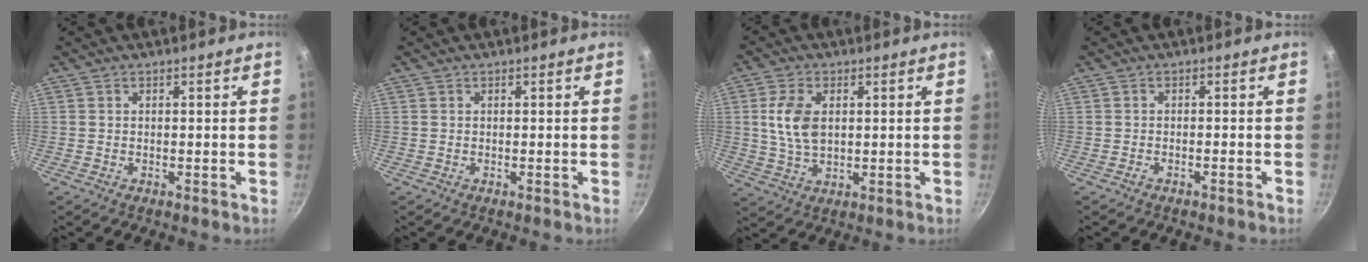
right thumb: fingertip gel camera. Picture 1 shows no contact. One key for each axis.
{"total": 0.0}
{"total": 8.2, "fx": 1.5, "fy": 4.9, "fz": 6.4, "tx": -0.118, "ty": -0.004, "tz": 0.030}
{"total": 0.8, "fx": -0.7, "fy": 0.0, "fz": 0.3, "tx": -0.020, "ty": 0.010, "tz": -0.012}